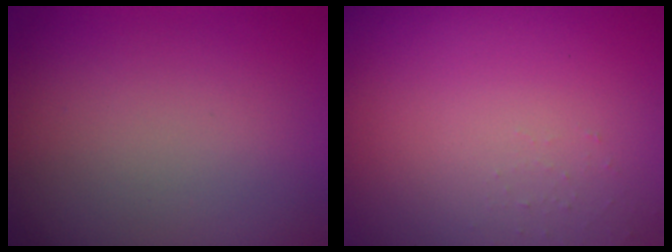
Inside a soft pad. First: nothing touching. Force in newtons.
{"total": 0.7, "press": 0.7, "slide": 0.1}